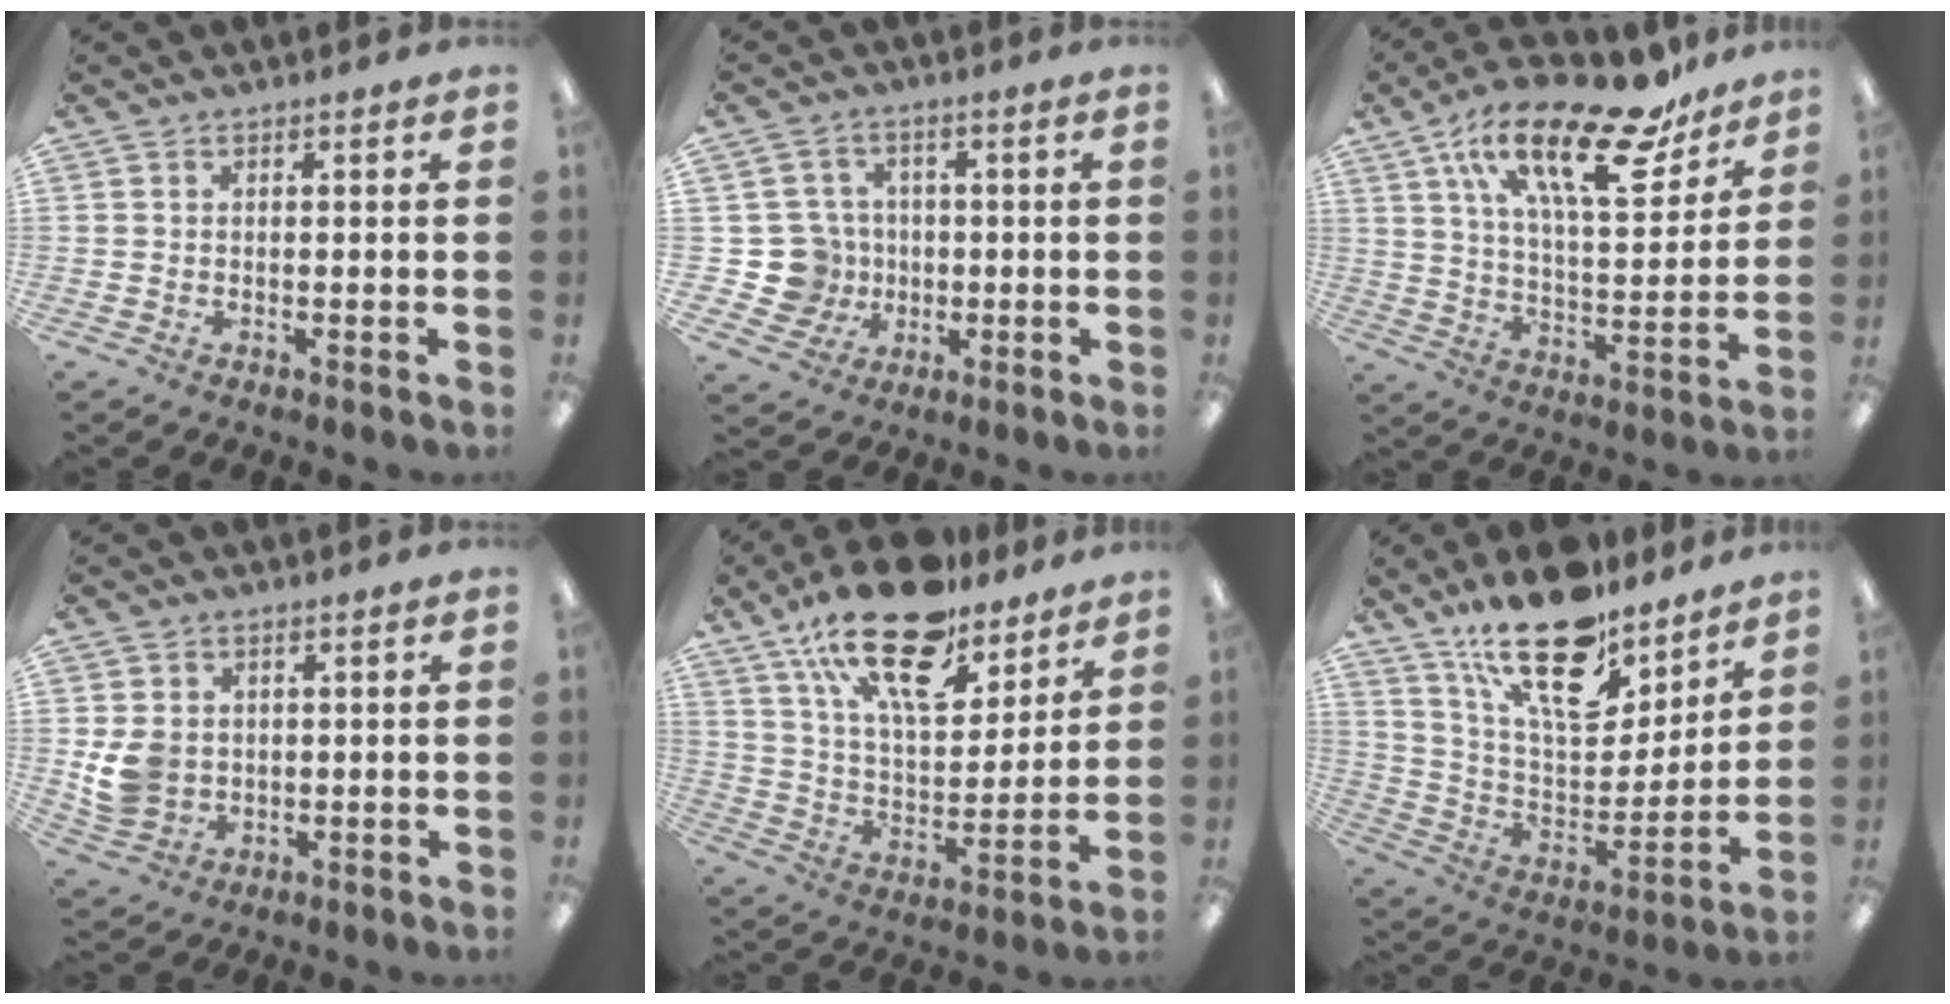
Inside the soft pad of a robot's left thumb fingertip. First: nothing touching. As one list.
[{"total": 9.8, "force": [-0.6, 9.5, 2.4], "torque": [-0.070, 0.008, -0.003]}, {"total": 24.5, "force": [15.5, 9.1, 16.5], "torque": [-0.268, -0.082, 0.259]}, {"total": 6.8, "force": [0.7, 6.0, 3.1], "torque": [-0.060, 0.008, 0.016]}, {"total": 22.5, "force": [15.6, 9.1, 13.3], "torque": [-0.226, -0.086, 0.273]}, {"total": 22.2, "force": [15.6, 9.3, 12.8], "torque": [-0.211, -0.100, 0.273]}]